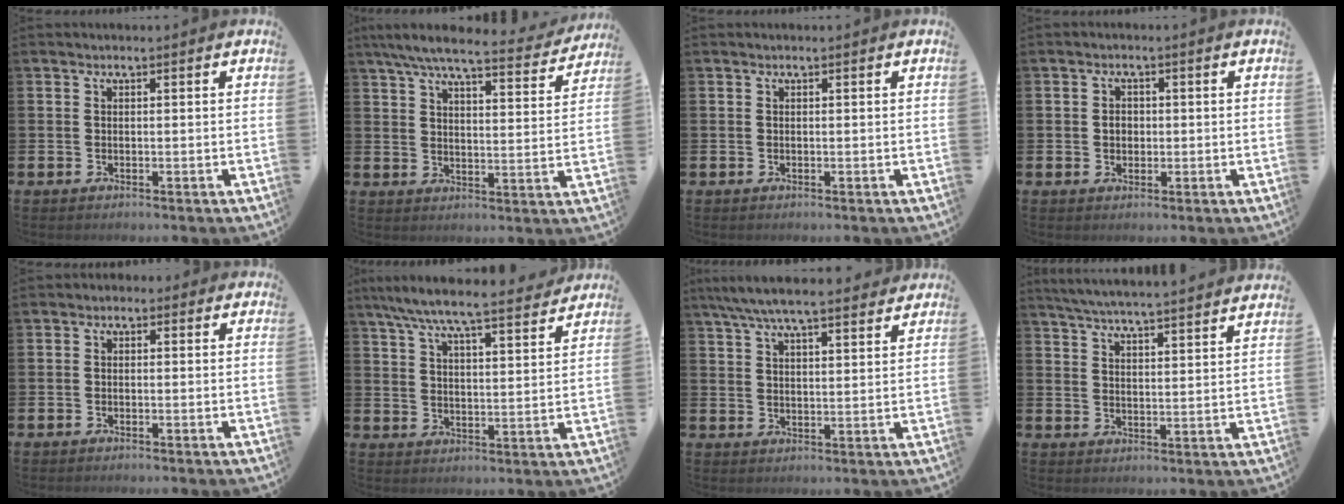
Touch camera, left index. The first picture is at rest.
{"total": 7.3, "force": [6.5, 1.1, 3.3], "torque": [-0.071, -0.038, 0.107]}
{"total": 0.0}
{"total": 1.9, "force": [0.1, 1.6, 1.0], "torque": [0.002, 0.001, -0.005]}
{"total": 1.0, "force": [-0.7, 0.7, 0.2], "torque": [0.000, 0.002, -0.018]}
{"total": 7.9, "force": [7.3, 0.7, 2.8], "torque": [-0.073, -0.046, 0.127]}
{"total": 7.0, "force": [6.3, 1.0, 2.7], "torque": [-0.065, -0.021, 0.114]}
{"total": 5.7, "force": [5.6, -0.4, 1.0], "torque": [-0.040, -0.038, 0.099]}